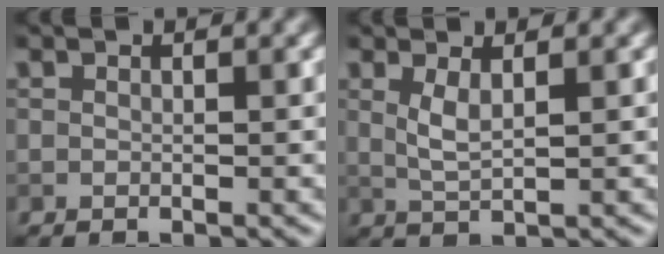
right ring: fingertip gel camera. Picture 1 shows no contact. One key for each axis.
{"total": 2.1, "fx": 0.7, "fy": 0.5, "fz": 1.9, "tx": -0.043, "ty": -0.002, "tz": 0.017}